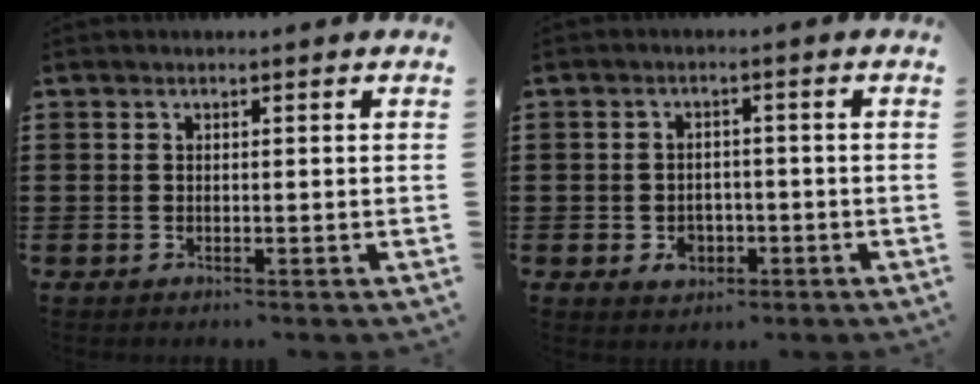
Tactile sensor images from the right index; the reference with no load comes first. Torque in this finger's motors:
{"motor_torque": [0.62, 1.52, 0.00, -0.04]}